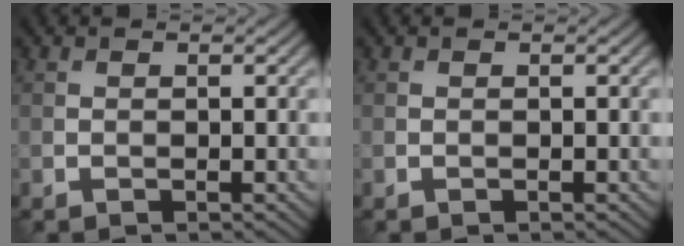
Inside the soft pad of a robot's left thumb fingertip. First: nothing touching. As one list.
[{"total": 0.0}]